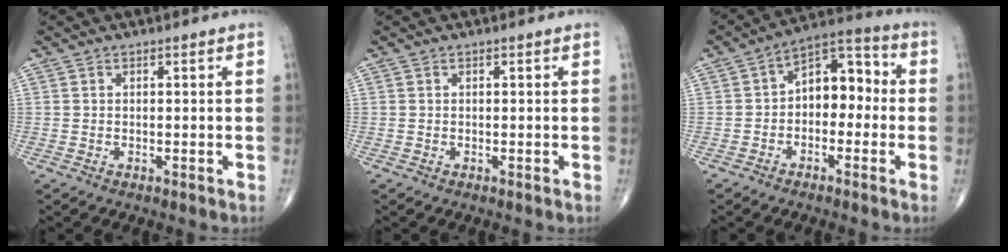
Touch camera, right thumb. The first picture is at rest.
{"total": 0.0}
{"total": 10.0, "force": [-0.7, 6.4, 7.6], "torque": [-0.074, 0.043, -0.031]}